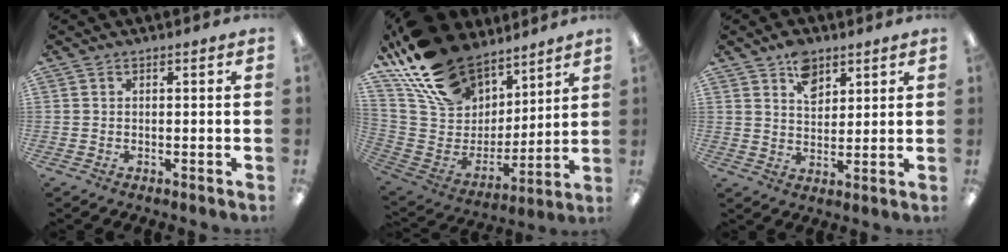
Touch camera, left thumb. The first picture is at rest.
{"total": 22.7, "force": [16.3, 12.7, 9.3], "torque": [-0.193, -0.087, 0.309]}
{"total": 6.9, "force": [4.3, 4.4, 3.1], "torque": [-0.038, -0.016, 0.075]}